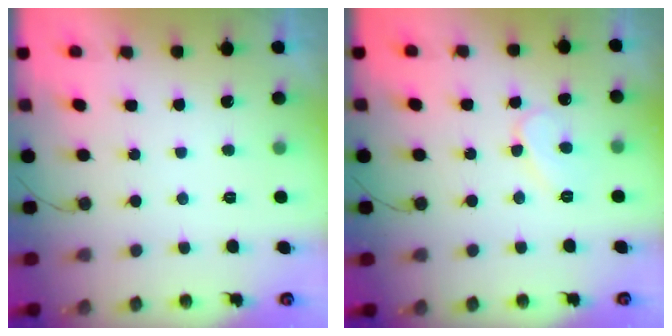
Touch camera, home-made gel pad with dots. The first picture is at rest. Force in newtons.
{"total": 6.3, "press": 6.3, "slide": 0.6}